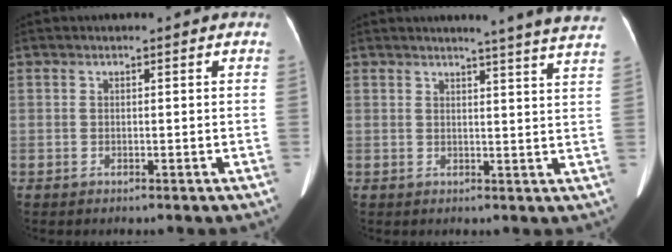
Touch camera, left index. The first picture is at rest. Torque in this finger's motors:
{"motor_torque": [0.56, -1.02, 0.00, 0.07]}